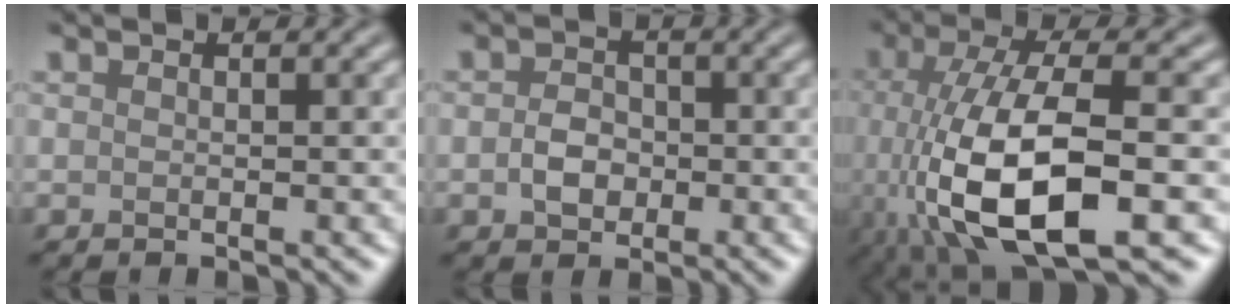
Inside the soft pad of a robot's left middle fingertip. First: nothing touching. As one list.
[{"total": 2.3, "force": [-0.5, 1.9, 1.3], "torque": [-0.023, 0.002, -0.015]}, {"total": 11.5, "force": [-3.5, 4.1, 10.1], "torque": [-0.205, -0.009, -0.066]}]